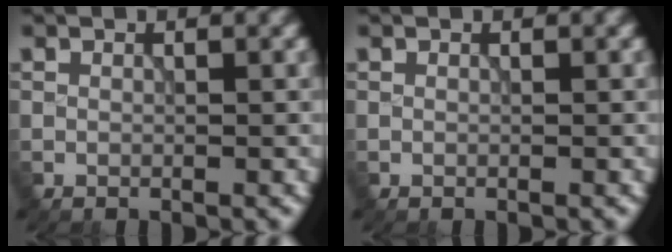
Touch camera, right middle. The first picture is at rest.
{"total": 0.0}